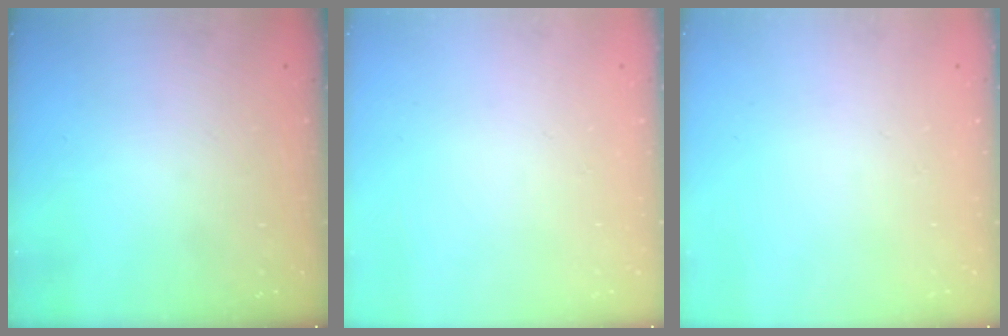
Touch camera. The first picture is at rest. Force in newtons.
{"total": 0.0}
{"total": 0.0}